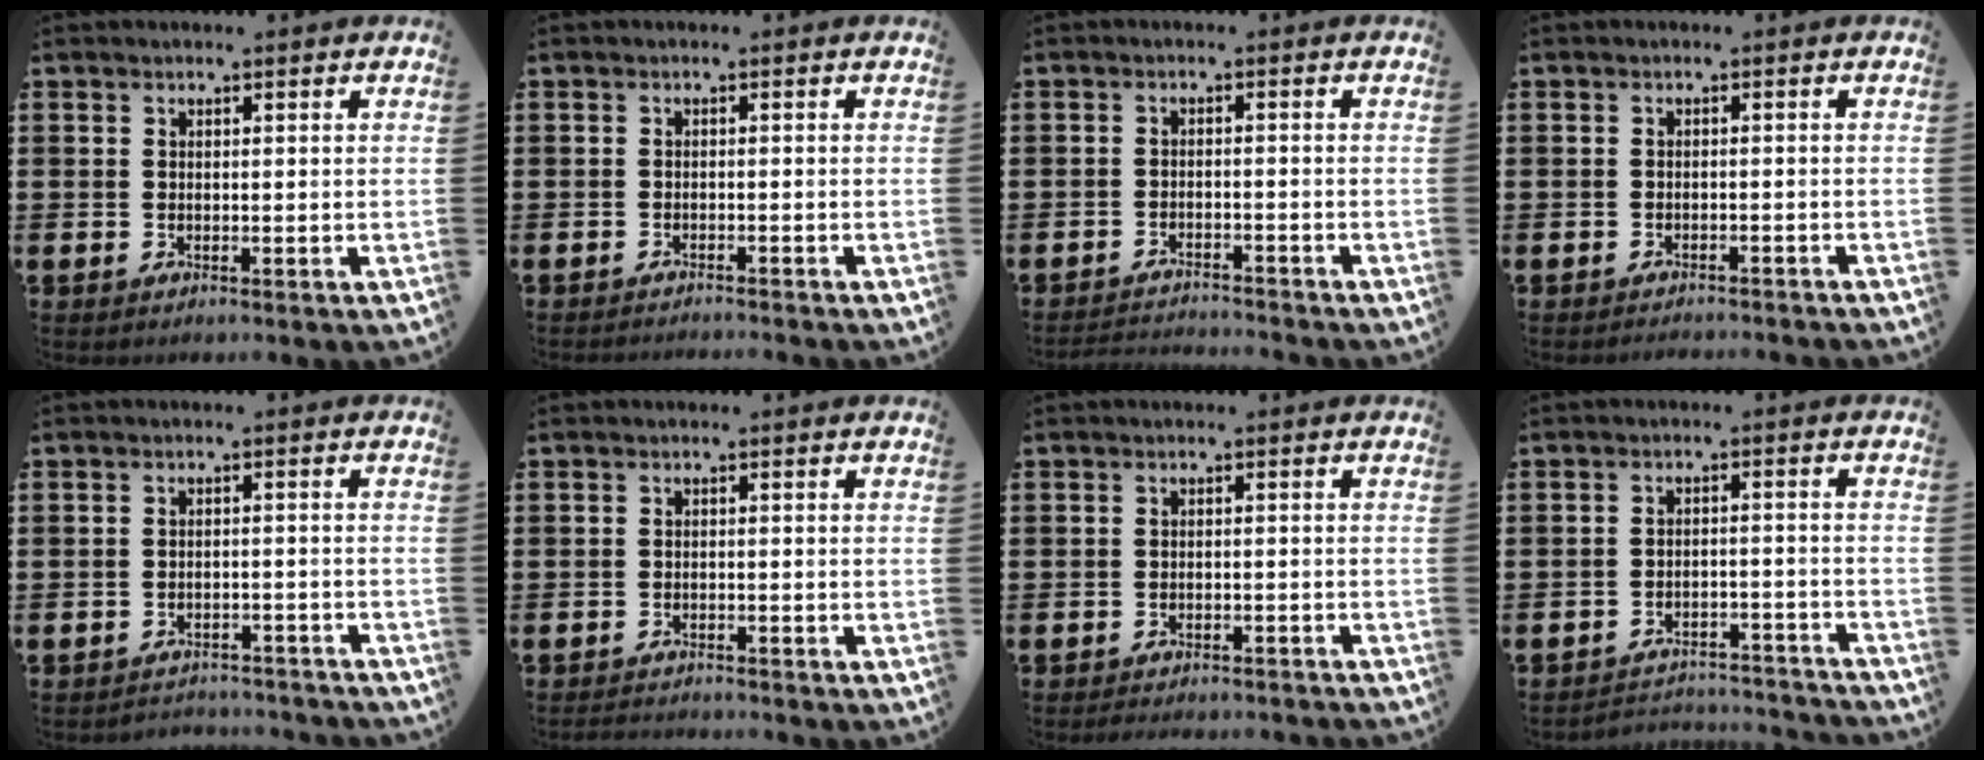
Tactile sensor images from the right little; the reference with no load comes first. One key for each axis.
{"total": 0.9, "fx": -0.9, "fy": -0.2, "fz": -0.1, "tx": 0.000, "ty": 0.001, "tz": -0.018}
{"total": 2.0, "fx": -2.0, "fy": -0.1, "fz": -0.1, "tx": -0.003, "ty": 0.003, "tz": -0.045}
{"total": 1.1, "fx": -1.1, "fy": -0.1, "fz": -0.1, "tx": 0.000, "ty": 0.002, "tz": -0.022}
{"total": 2.0, "fx": -2.0, "fy": 0.1, "fz": -0.2, "tx": -0.004, "ty": 0.004, "tz": -0.045}
{"total": 1.2, "fx": -1.2, "fy": -0.1, "fz": -0.1, "tx": -0.002, "ty": 0.001, "tz": -0.025}
{"total": 1.4, "fx": -1.4, "fy": 0.0, "fz": 0.1, "tx": -0.006, "ty": 0.002, "tz": -0.029}
{"total": 3.3, "fx": -3.2, "fy": 0.2, "fz": 0.0, "tx": -0.006, "ty": 0.005, "tz": -0.071}